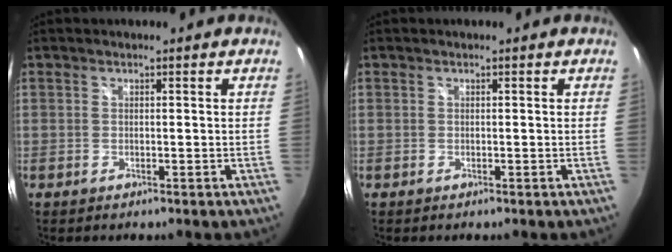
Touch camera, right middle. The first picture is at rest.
{"total": 0.8, "force": [0.7, -0.3, -0.3], "torque": [0.007, 0.002, 0.009]}